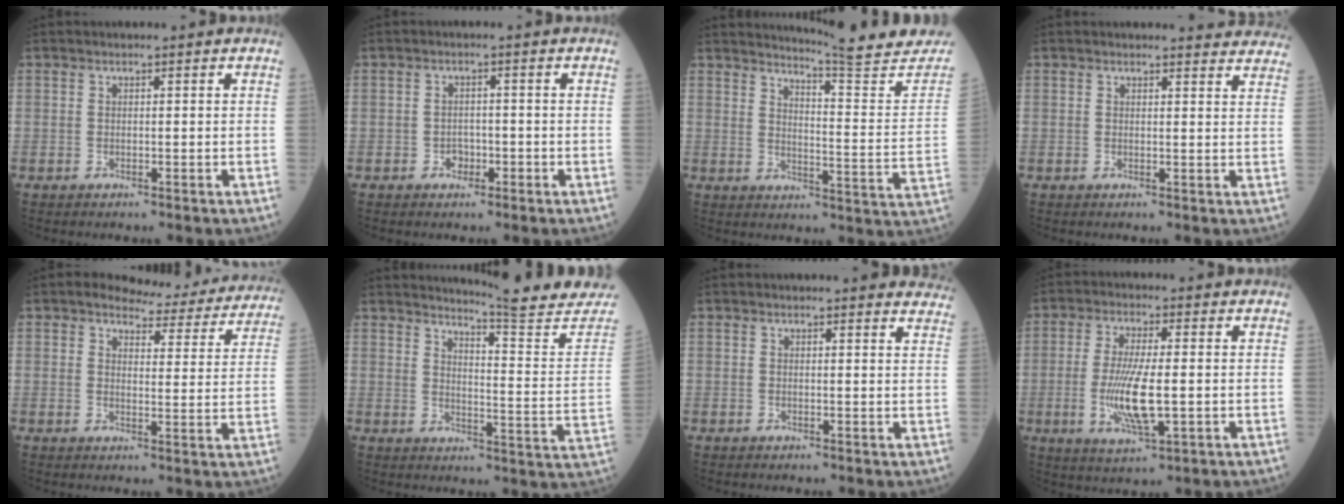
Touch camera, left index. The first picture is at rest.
{"total": 2.0, "force": [-1.0, 1.5, 0.8], "torque": [-0.008, 0.006, -0.014]}
{"total": 16.9, "force": [16.3, -1.5, 4.3], "torque": [-0.057, -0.106, 0.194]}
{"total": 8.8, "force": [8.7, 0.9, 0.9], "torque": [0.020, -0.029, 0.065]}
{"total": 13.1, "force": [12.3, 3.7, 2.8], "torque": [-0.012, -0.027, 0.123]}
{"total": 16.0, "force": [15.4, -1.7, 3.9], "torque": [-0.050, -0.105, 0.180]}
{"total": 9.7, "force": [9.4, 1.5, 1.8], "torque": [0.014, -0.014, 0.071]}
{"total": 8.6, "force": [-1.2, 1.7, 8.4], "torque": [-0.172, -0.014, -0.022]}